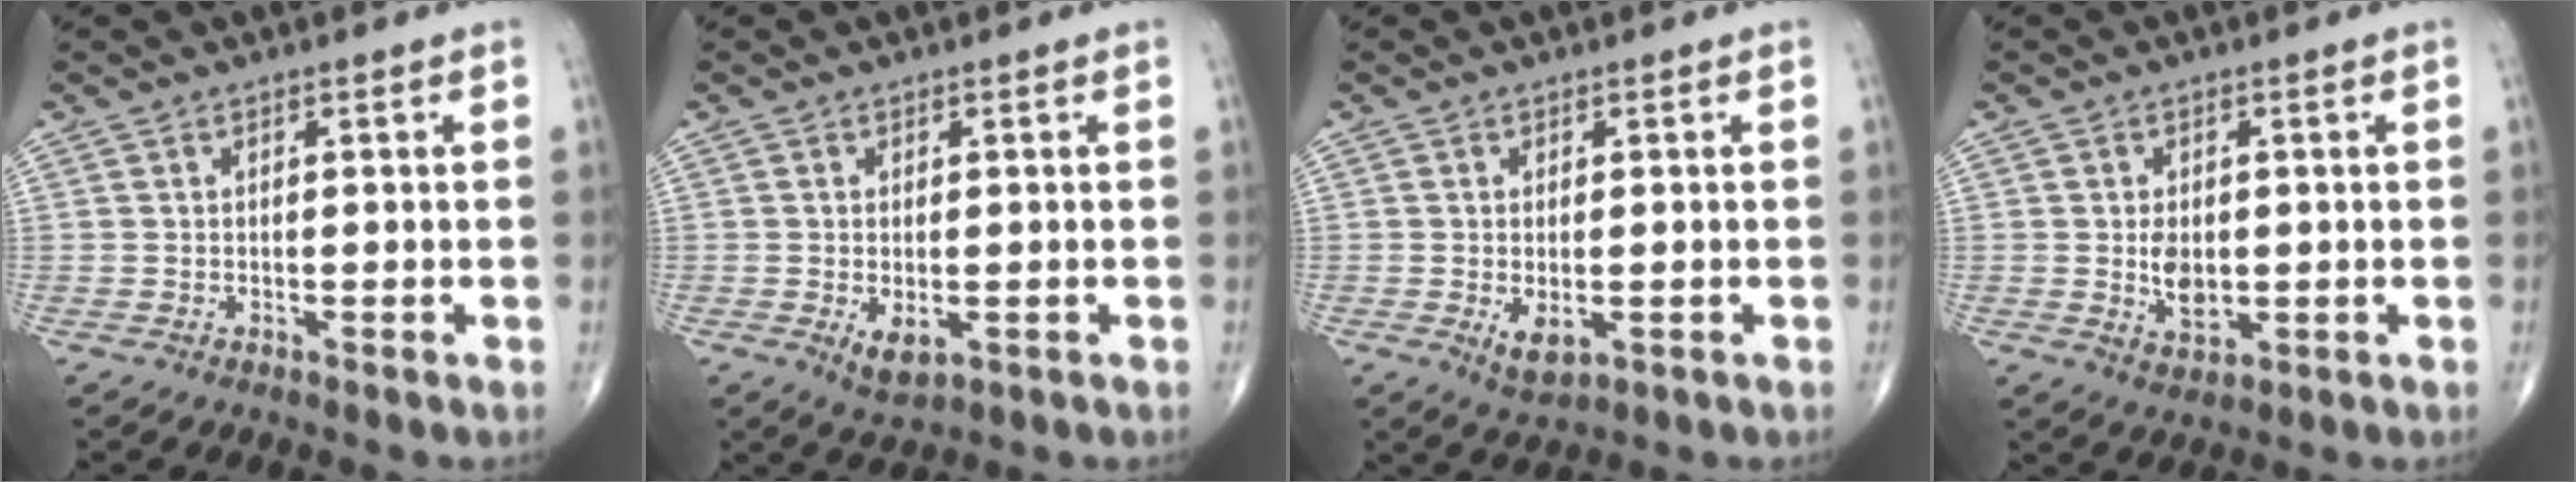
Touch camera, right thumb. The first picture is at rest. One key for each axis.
{"total": 3.5, "fx": -0.8, "fy": 1.7, "fz": 3.0, "tx": -0.048, "ty": -0.009, "tz": -0.006}
{"total": 3.9, "fx": -0.8, "fy": 2.0, "fz": 3.3, "tx": -0.052, "ty": -0.010, "tz": -0.006}
{"total": 4.9, "fx": 0.0, "fy": 3.2, "fz": 3.8, "tx": -0.051, "ty": -0.007, "tz": 0.005}